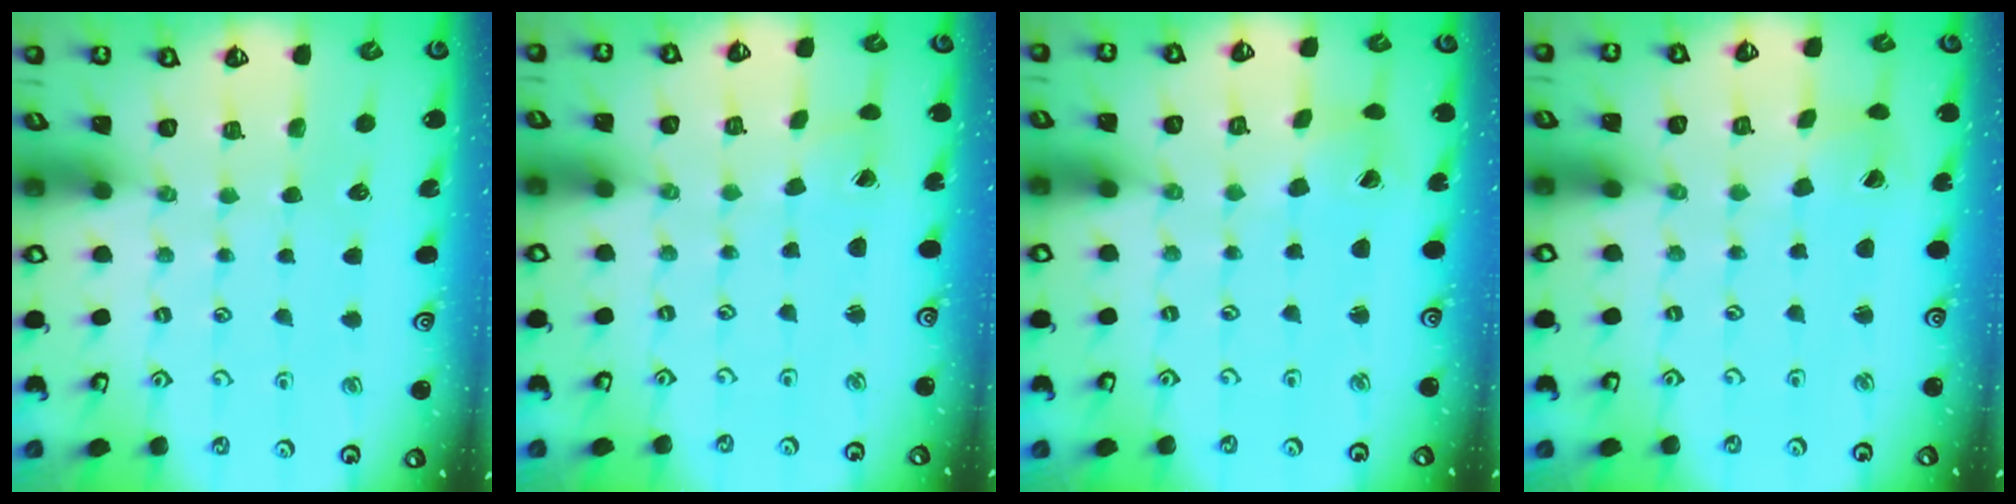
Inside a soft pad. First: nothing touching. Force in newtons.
{"total": 0.0}
{"total": 2.0, "press": 2.0, "slide": 0.3}
{"total": 1.4, "press": 1.4, "slide": 0.2}